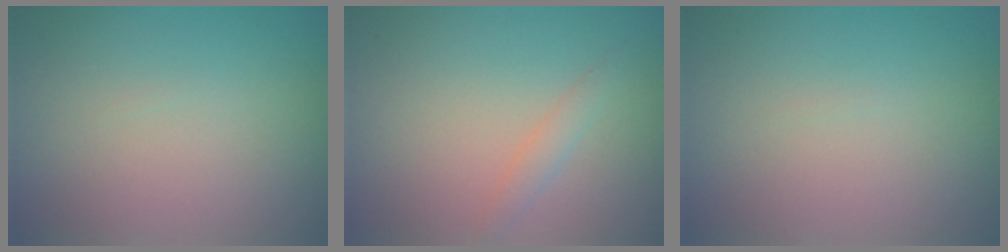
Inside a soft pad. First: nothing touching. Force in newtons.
{"total": 1.3, "press": 1.3, "slide": 0.0}
{"total": 0.0}